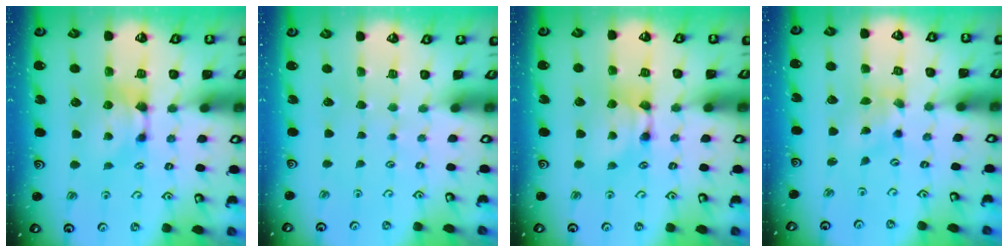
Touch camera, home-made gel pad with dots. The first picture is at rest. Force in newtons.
{"total": 7.2, "press": 7.1, "slide": 0.6}
{"total": 1.6, "press": 1.6, "slide": 0.2}
{"total": 2.5, "press": 2.3, "slide": 0.9}